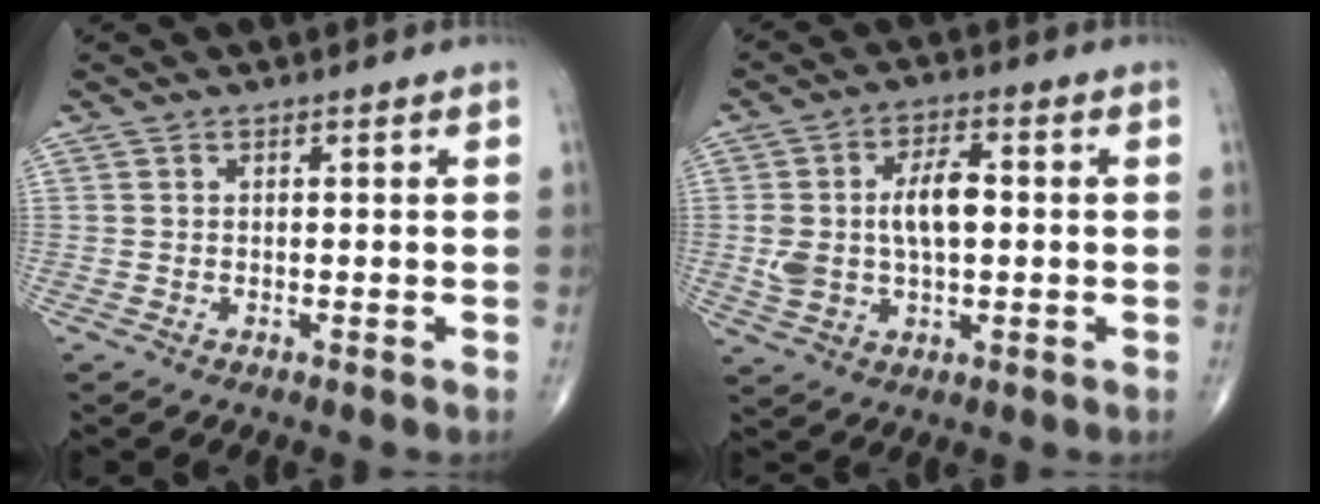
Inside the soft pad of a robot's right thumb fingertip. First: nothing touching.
{"total": 10.0, "force": [0.4, 5.5, 8.4], "torque": [-0.156, 0.015, 0.012]}